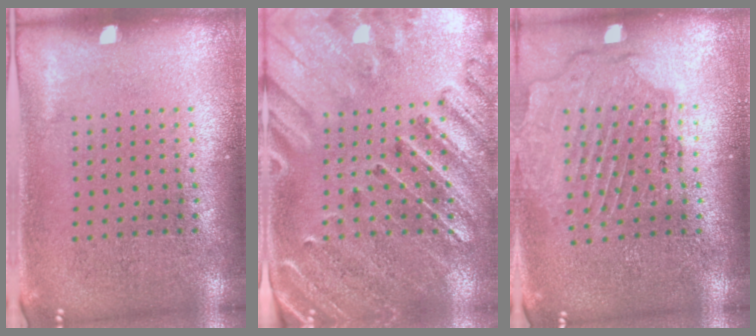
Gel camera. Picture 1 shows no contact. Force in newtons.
{"total": 2.9, "press": 2.7, "slide": 1.0}
{"total": 1.6, "press": 1.5, "slide": 0.3}